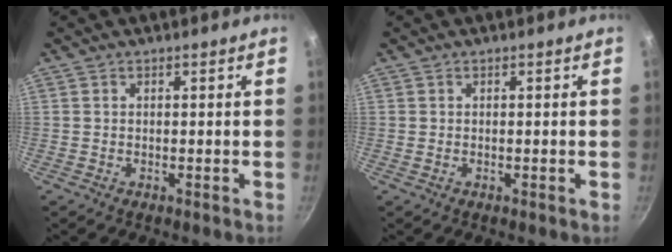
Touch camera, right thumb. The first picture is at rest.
{"total": 0.0}